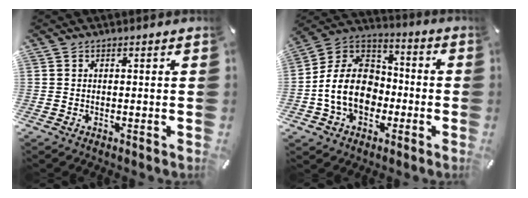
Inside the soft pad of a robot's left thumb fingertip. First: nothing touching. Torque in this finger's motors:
{"motor_torque": [1.95, 2.73, 0.88, -0.30, 0.23]}